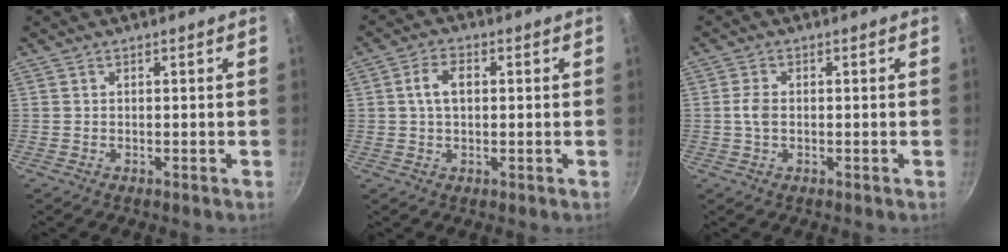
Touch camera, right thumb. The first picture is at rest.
{"total": 4.8, "force": [0.7, 2.9, 3.8], "torque": [-0.064, 0.011, 0.011]}
{"total": 2.7, "force": [-0.2, 1.6, 2.1], "torque": [-0.045, 0.008, -0.005]}